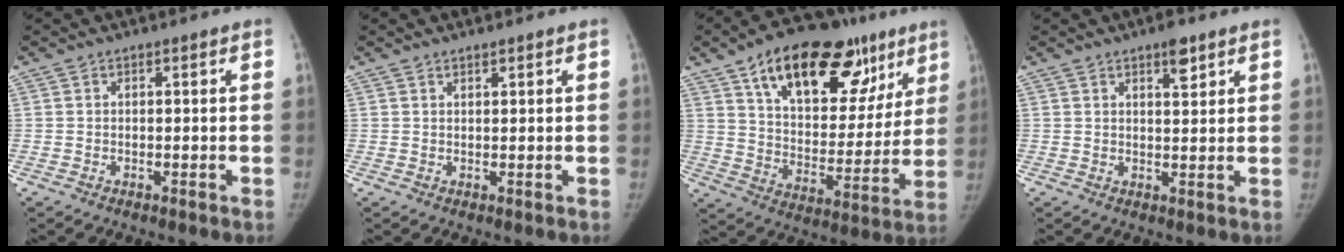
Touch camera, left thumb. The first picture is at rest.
{"total": 0.9, "force": [0.8, 0.2, 0.4], "torque": [-0.006, -0.005, 0.014]}
{"total": 28.0, "force": [15.6, 14.3, 18.3], "torque": [-0.231, -0.014, 0.245]}
{"total": 4.9, "force": [3.2, 1.8, 3.2], "torque": [-0.034, -0.019, 0.046]}